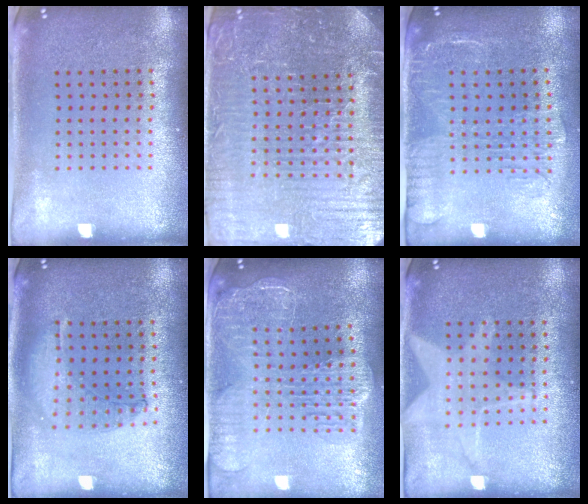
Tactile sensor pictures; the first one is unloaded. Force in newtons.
{"total": 5.5, "press": 5.1, "slide": 2.0}
{"total": 2.0, "press": 1.6, "slide": 1.1}
{"total": 1.0, "press": 1.0, "slide": 0.3}
{"total": 2.7, "press": 2.3, "slide": 1.4}
{"total": 1.3, "press": 1.2, "slide": 0.3}